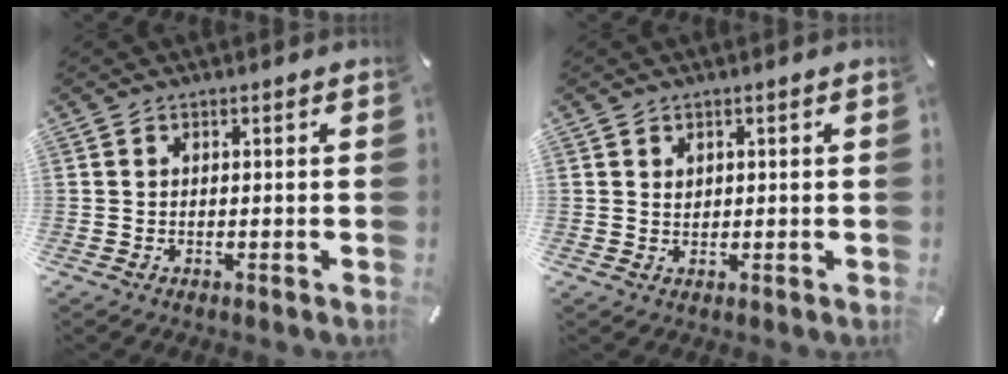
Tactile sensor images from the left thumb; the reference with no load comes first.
{"total": 1.4, "force": [0.7, 1.1, 0.2], "torque": [0.003, -0.002, 0.012]}